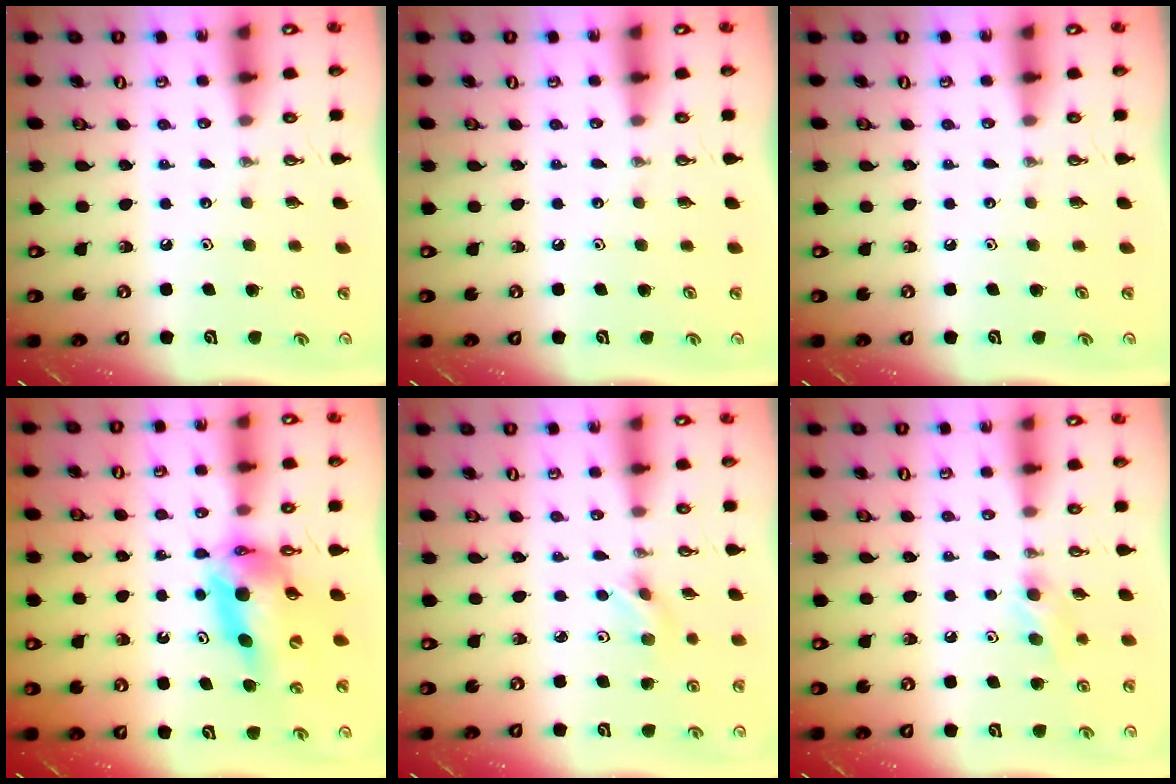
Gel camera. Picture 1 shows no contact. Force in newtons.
{"total": 0.0}
{"total": 0.0}
{"total": 12.3, "press": 12.2, "slide": 1.0}
{"total": 3.5, "press": 3.5, "slide": 0.6}
{"total": 8.4, "press": 7.5, "slide": 3.7}